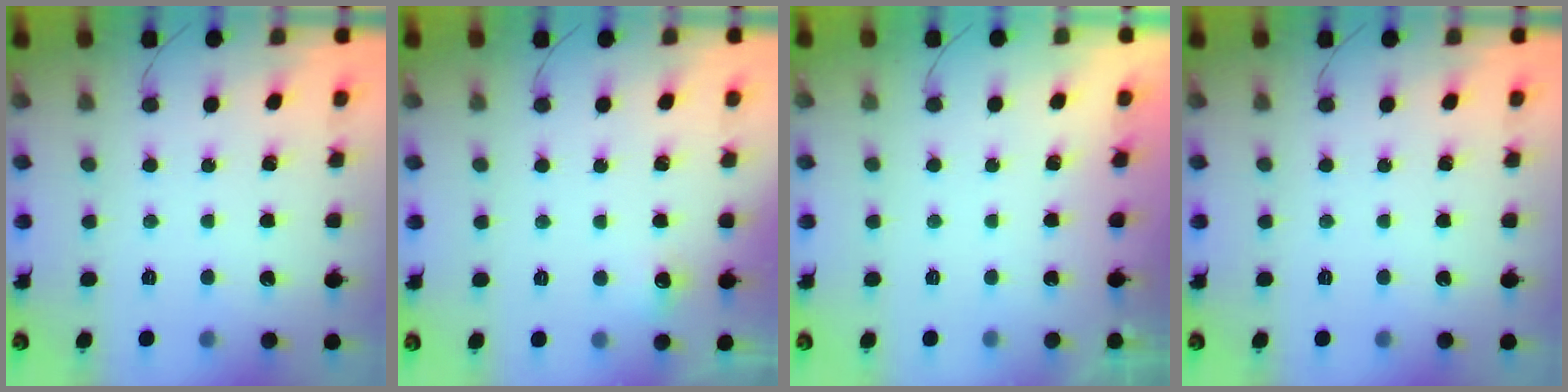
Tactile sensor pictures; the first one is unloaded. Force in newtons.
{"total": 7.4, "press": 3.4, "slide": 6.5}
{"total": 1.8, "press": 0.1, "slide": 1.8}
{"total": 0.0}